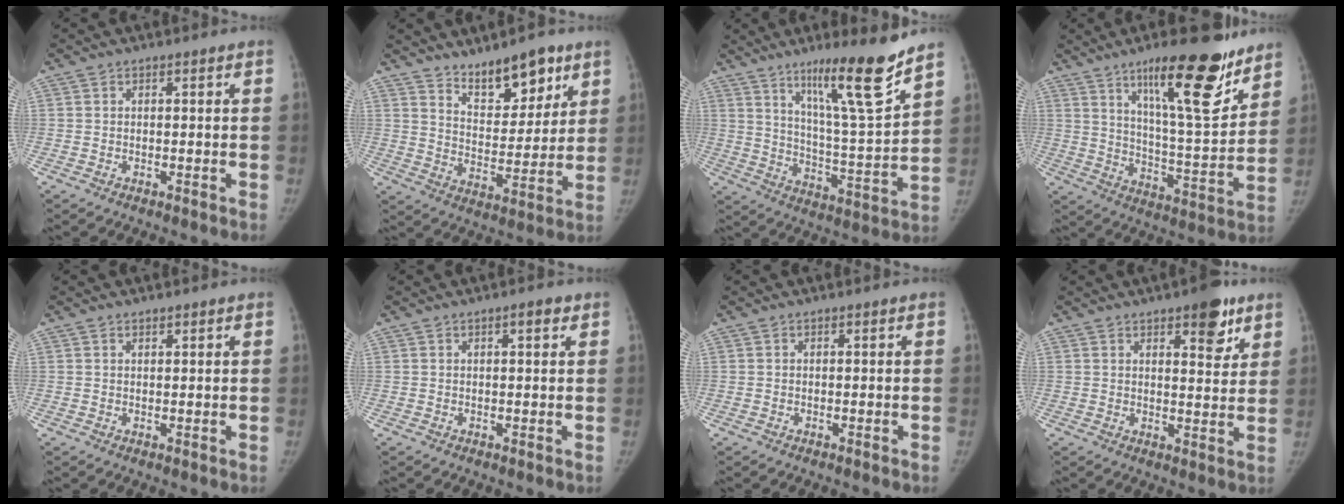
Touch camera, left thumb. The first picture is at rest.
{"total": 12.1, "force": [8.6, 5.2, 6.7], "torque": [-0.069, -0.062, 0.149]}
{"total": 17.4, "force": [11.7, 1.3, 12.8], "torque": [-0.185, -0.081, 0.194]}
{"total": 20.5, "force": [13.3, 4.8, 14.8], "torque": [-0.190, -0.079, 0.213]}
{"total": 0.8, "force": [0.7, 0.3, 0.3], "torque": [-0.004, -0.005, 0.013]}
{"total": 2.0, "force": [1.1, 0.6, 1.6], "torque": [-0.020, -0.003, 0.015]}
{"total": 0.0}
{"total": 8.4, "force": [5.1, 3.3, 5.8], "torque": [-0.053, -0.026, 0.067]}